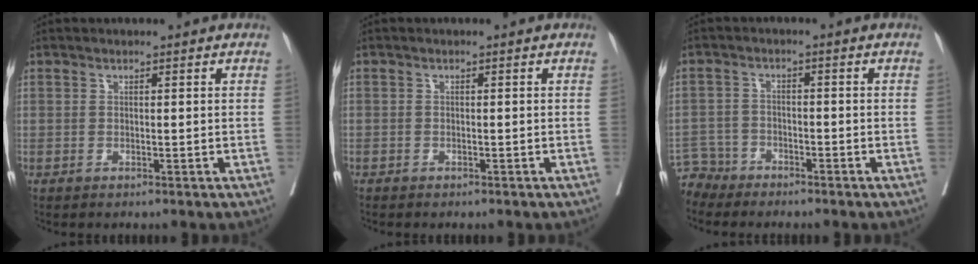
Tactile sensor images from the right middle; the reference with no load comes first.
{"total": 0.7, "force": [-0.4, 0.5, 0.0], "torque": [-0.009, 0.004, -0.008]}
{"total": 4.1, "force": [-3.7, 1.3, -1.1], "torque": [0.020, -0.003, -0.072]}